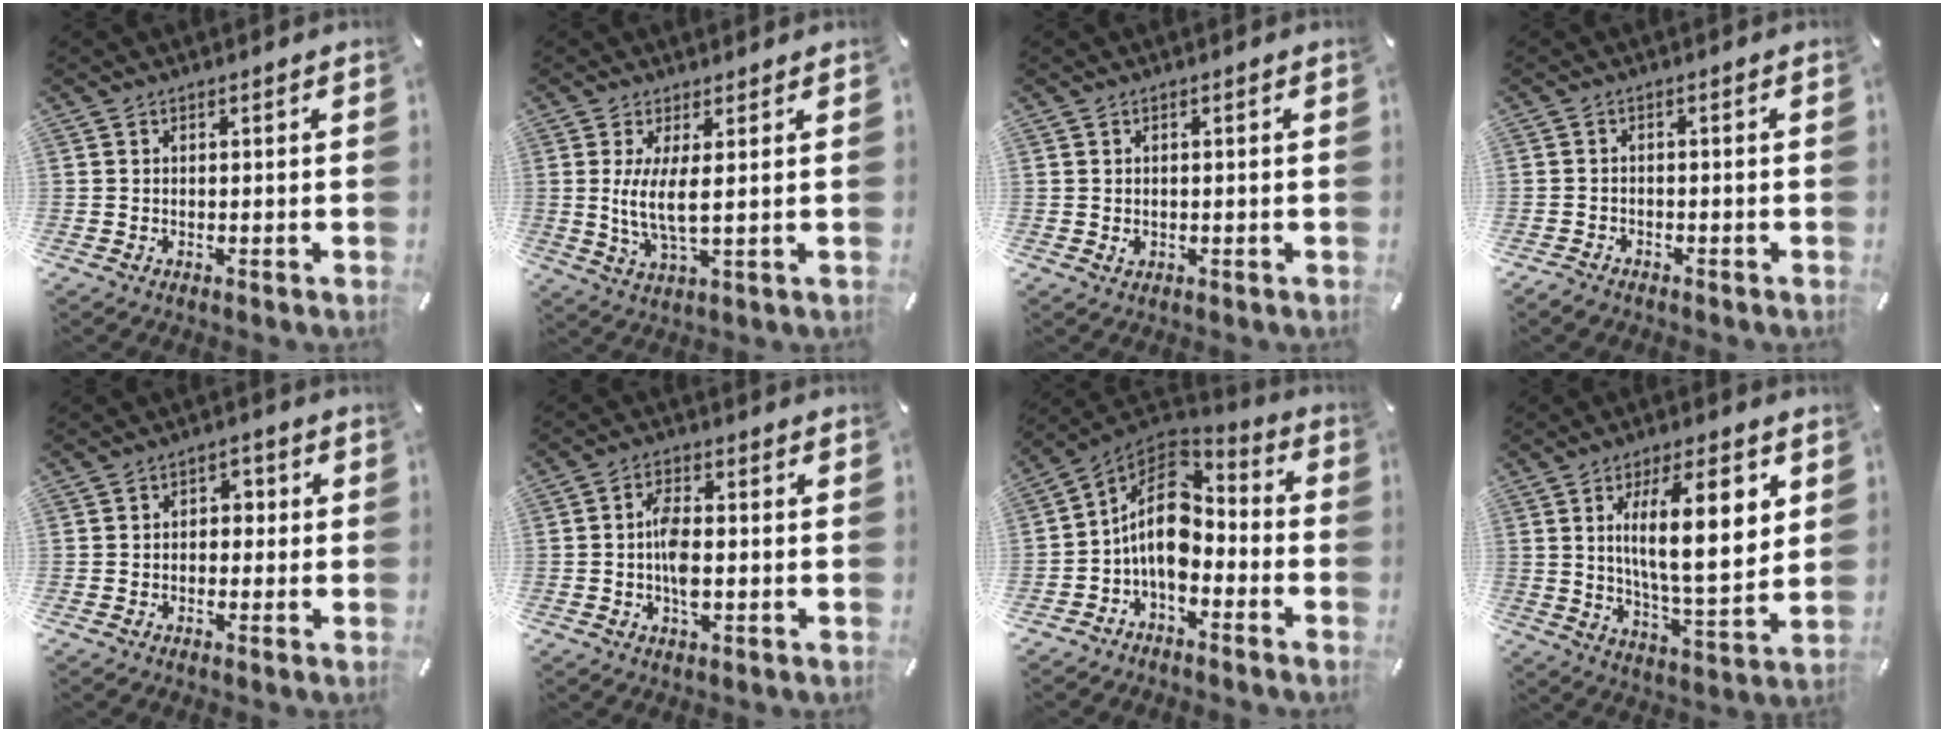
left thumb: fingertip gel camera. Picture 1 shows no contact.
{"total": 7.2, "force": [1.1, 1.5, 6.9], "torque": [-0.152, -0.012, 0.015]}
{"total": 0.8, "force": [0.1, 0.7, 0.4], "torque": [-0.008, 0.004, 0.001]}
{"total": 1.5, "force": [-1.3, 0.7, 0.1], "torque": [-0.003, 0.011, -0.030]}
{"total": 3.1, "force": [-1.2, 2.4, 1.5], "torque": [-0.020, 0.013, -0.030]}
{"total": 6.5, "force": [-0.9, 3.2, 5.6], "torque": [-0.117, 0.003, -0.018]}
{"total": 13.6, "force": [-2.3, 9.3, 9.6], "torque": [-0.183, 0.003, -0.041]}
{"total": 17.6, "force": [5.0, 5.9, 15.8], "torque": [-0.254, -0.008, 0.071]}